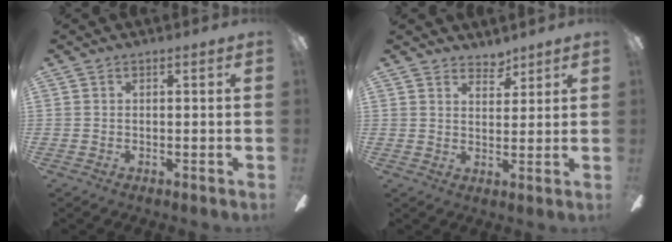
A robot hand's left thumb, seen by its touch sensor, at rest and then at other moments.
{"total": 3.9, "force": [3.6, 1.5, 0.5], "torque": [0.003, -0.027, 0.065]}